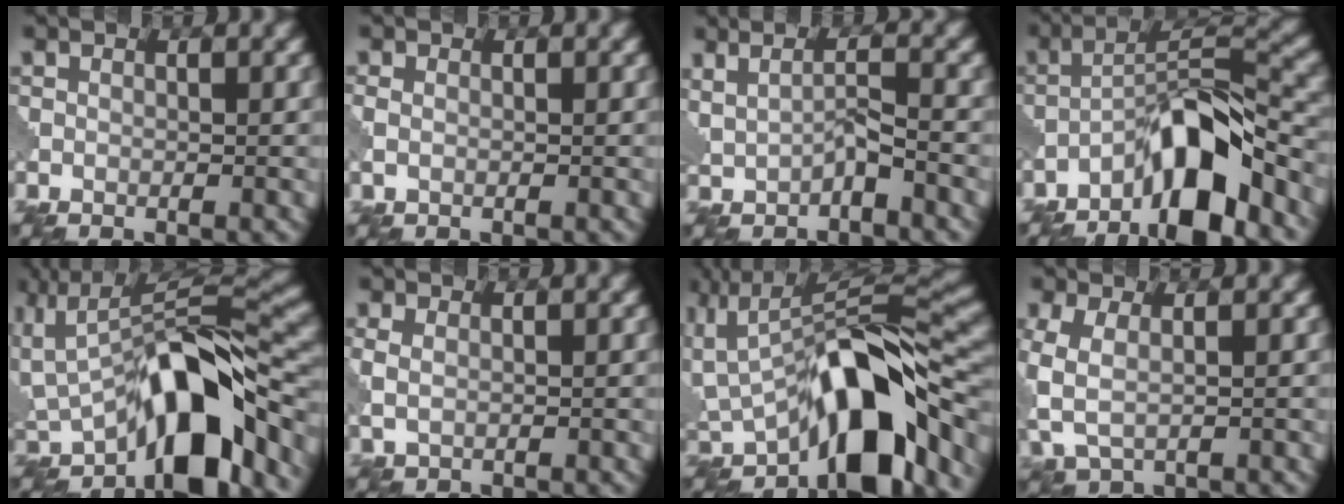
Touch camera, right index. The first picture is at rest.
{"total": 1.2, "force": [0.0, 0.9, 0.8], "torque": [-0.021, -0.001, 0.000]}
{"total": 2.2, "force": [-0.2, 0.4, 2.1], "torque": [-0.047, -0.005, -0.002]}
{"total": 9.2, "force": [-5.8, 2.2, 6.8], "torque": [-0.107, 0.021, -0.109]}
{"total": 11.0, "force": [-4.2, 4.7, 9.0], "torque": [-0.118, 0.018, -0.083]}
{"total": 2.0, "force": [0.2, 1.5, 1.4], "torque": [-0.038, -0.003, 0.009]}
{"total": 12.1, "force": [-4.0, 5.4, 10.0], "torque": [-0.130, 0.018, -0.080]}
{"total": 4.4, "force": [-0.2, 2.7, 3.4], "torque": [-0.094, -0.004, -0.005]}